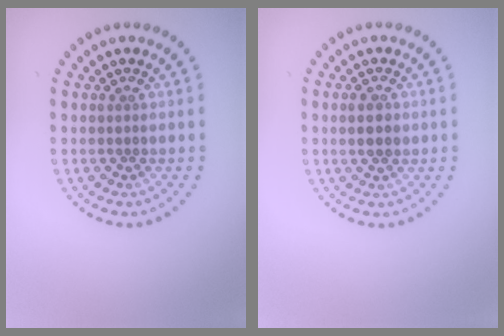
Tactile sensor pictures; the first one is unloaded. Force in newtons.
{"total": 1.9, "press": 1.9, "slide": 0.2}